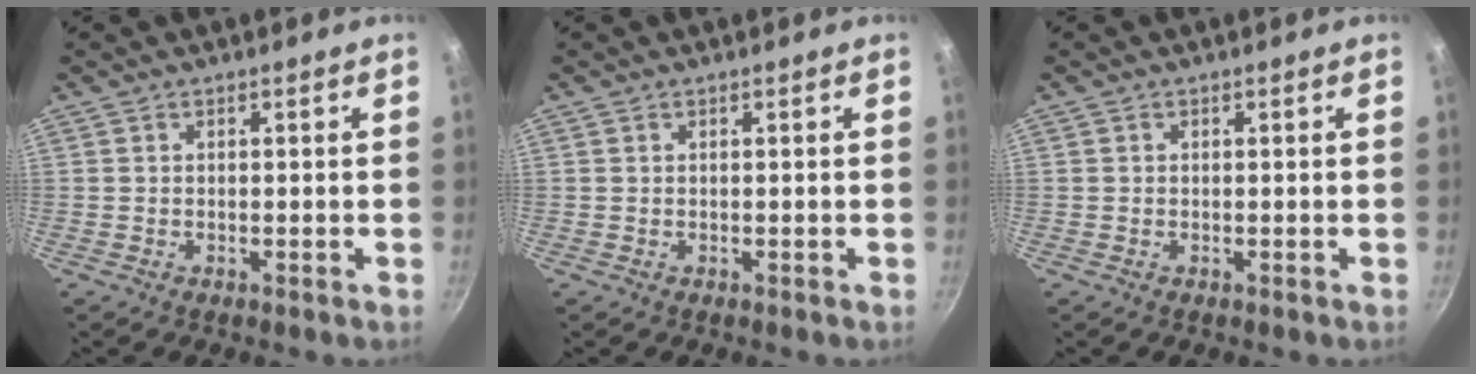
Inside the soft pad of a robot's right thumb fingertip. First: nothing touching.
{"total": 0.0}
{"total": 0.0}